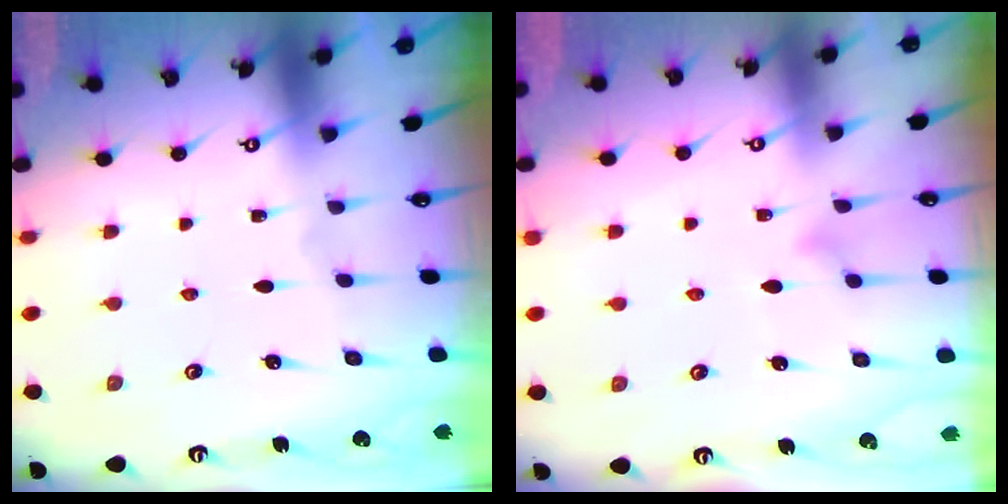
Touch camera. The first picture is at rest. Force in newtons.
{"total": 9.7, "press": 9.7, "slide": 0.3}